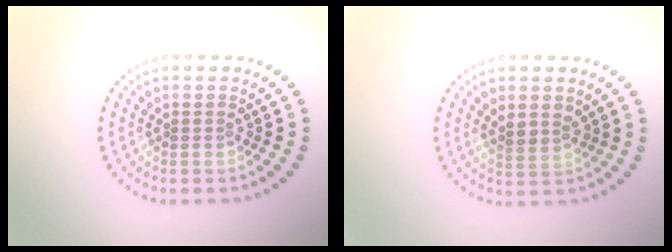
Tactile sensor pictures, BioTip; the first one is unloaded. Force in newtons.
{"total": 1.5, "press": 1.2, "slide": 0.9}